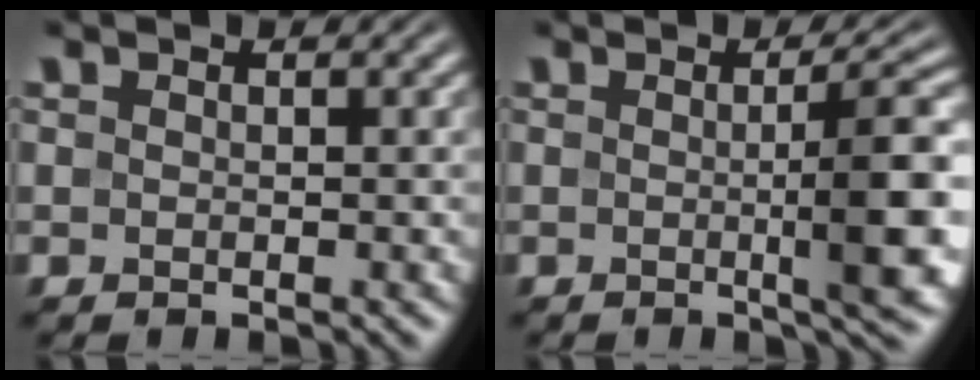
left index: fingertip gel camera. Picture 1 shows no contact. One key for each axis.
{"total": 6.7, "fx": -0.3, "fy": 1.2, "fz": 6.6, "tx": -0.085, "ty": 0.001, "tz": -0.003}